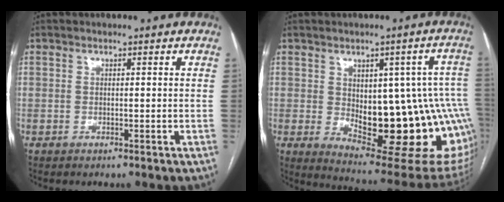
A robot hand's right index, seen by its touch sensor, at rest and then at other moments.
{"total": 21.9, "force": [-1.7, 7.2, 20.6], "torque": [-0.206, 0.006, 0.004]}